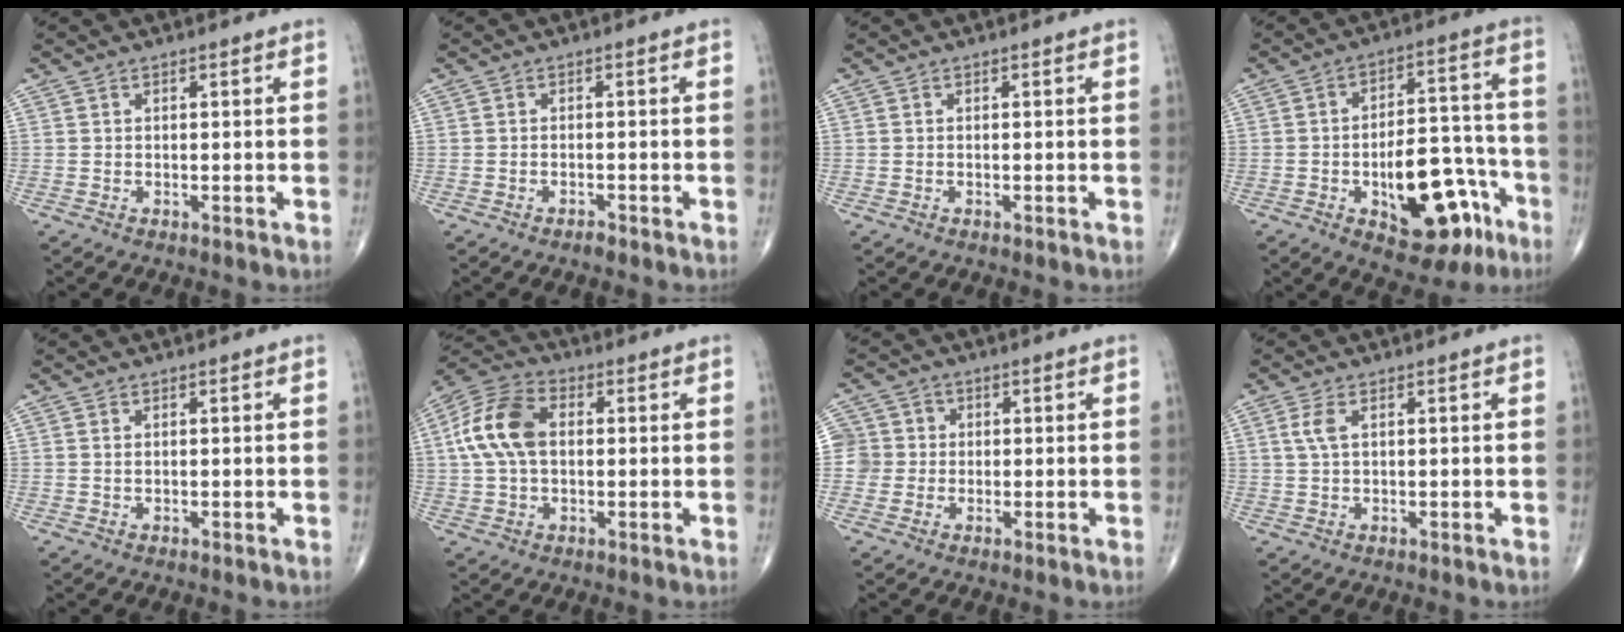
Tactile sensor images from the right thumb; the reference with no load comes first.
{"total": 1.0, "force": [-0.9, 0.3, 0.5], "torque": [-0.013, 0.004, -0.016]}
{"total": 0.0}
{"total": 18.1, "force": [-7.3, 8.9, 13.9], "torque": [-0.164, 0.054, -0.091]}
{"total": 0.5, "force": [0.2, 0.2, 0.4], "torque": [-0.008, 0.001, 0.003]}
{"total": 12.1, "force": [1.4, 7.7, 9.3], "torque": [-0.190, 0.028, 0.019]}
{"total": 4.8, "force": [0.0, 4.7, 0.3], "torque": [0.025, 0.011, -0.008]}
{"total": 2.9, "force": [0.9, 1.2, 2.4], "torque": [-0.063, 0.008, 0.022]}